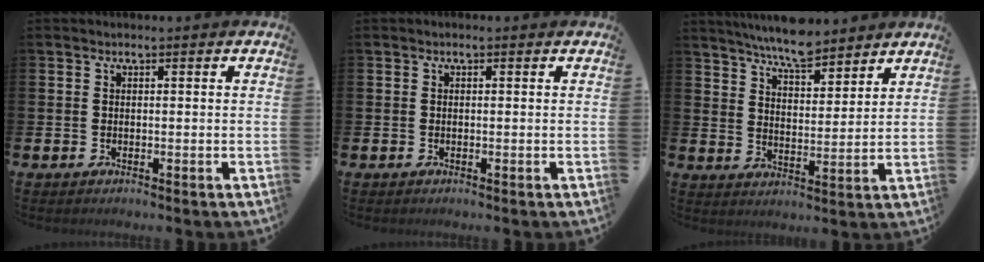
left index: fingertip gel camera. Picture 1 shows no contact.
{"total": 0.0}
{"total": 7.2, "force": [6.8, 1.3, 1.9], "torque": [-0.058, -0.028, 0.125]}